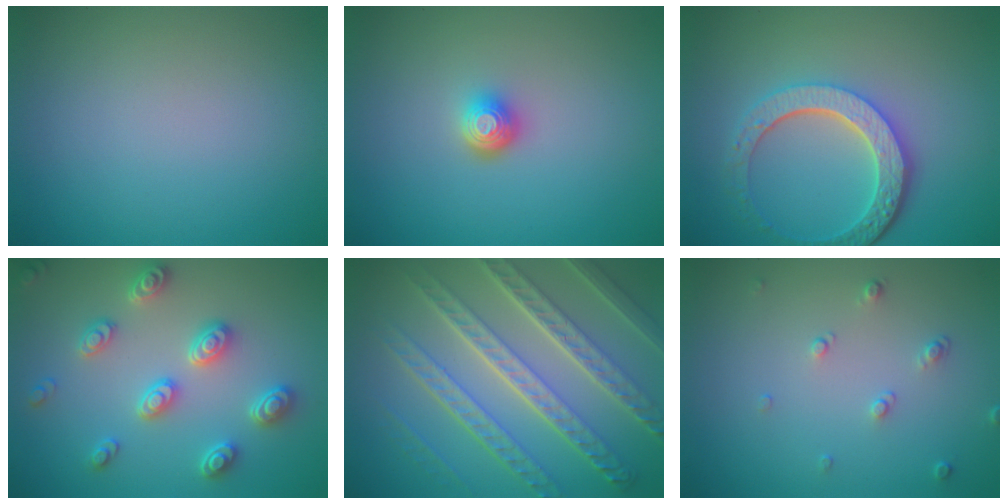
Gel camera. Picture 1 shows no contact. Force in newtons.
{"total": 1.9, "press": 1.4, "slide": 1.4}
{"total": 5.6, "press": 4.3, "slide": 3.6}
{"total": 3.8, "press": 3.7, "slide": 1.0}
{"total": 8.9, "press": 6.2, "slide": 6.4}
{"total": 1.1, "press": 0.8, "slide": 0.8}